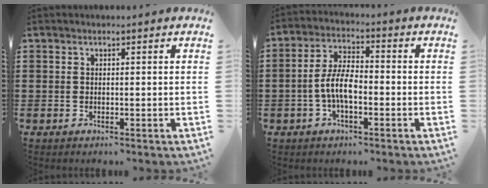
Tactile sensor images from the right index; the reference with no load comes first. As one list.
[{"total": 6.6, "force": [-1.7, 2.7, 5.7], "torque": [-0.127, 0.001, -0.037]}]